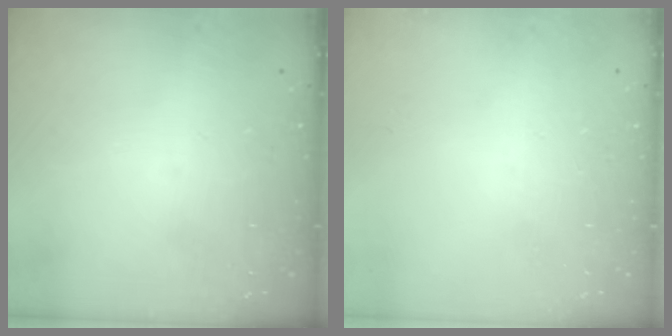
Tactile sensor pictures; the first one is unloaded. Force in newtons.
{"total": 0.0}